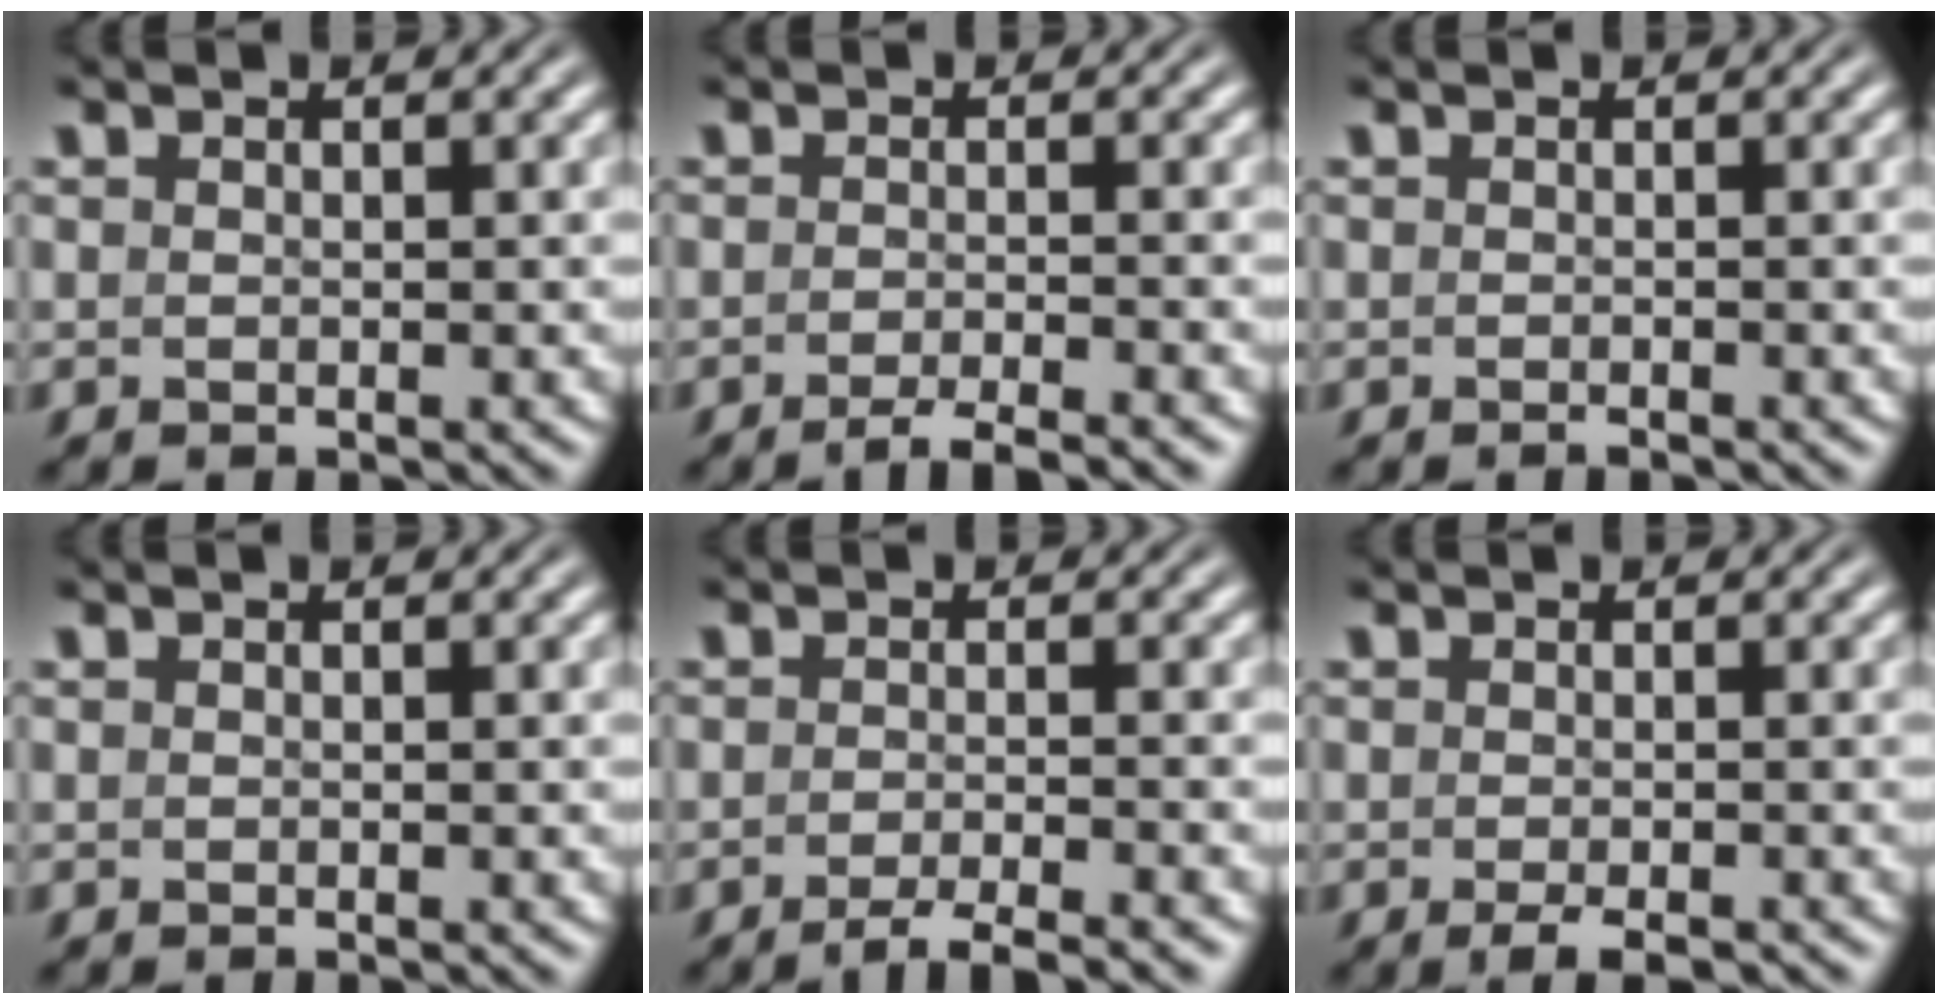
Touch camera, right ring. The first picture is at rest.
{"total": 3.2, "force": [-2.9, 0.0, 1.4], "torque": [-0.021, -0.001, -0.049]}
{"total": 0.5, "force": [-0.5, -0.2, 0.1], "torque": [0.001, 0.004, -0.011]}
{"total": 0.0}
{"total": 3.8, "force": [-3.3, 0.3, 1.8], "torque": [-0.027, -0.003, -0.054]}
{"total": 2.1, "force": [-1.7, 0.4, 1.2], "torque": [-0.020, -0.003, -0.025]}